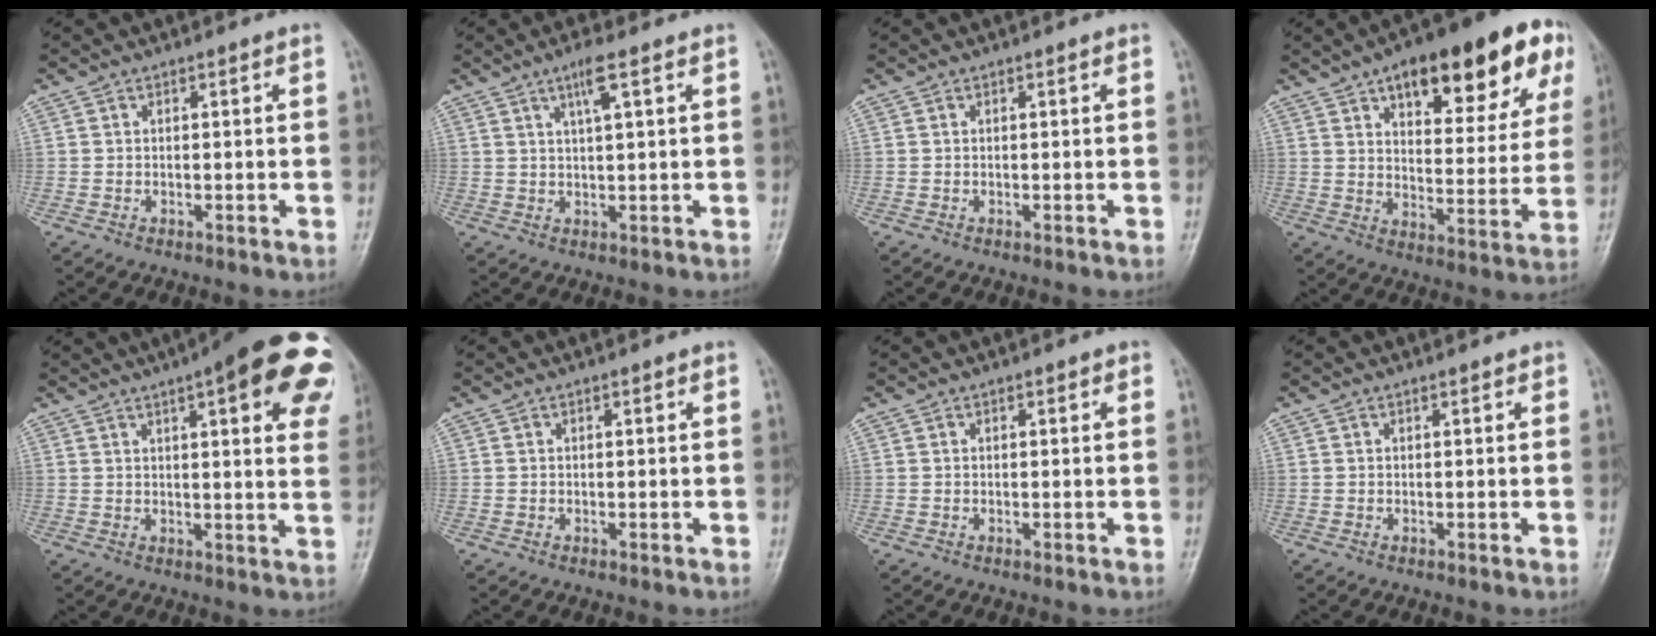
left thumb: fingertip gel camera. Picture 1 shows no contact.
{"total": 4.1, "force": [2.1, 0.4, 3.5], "torque": [-0.071, -0.004, 0.042]}
{"total": 0.0}
{"total": 23.4, "force": [12.3, 9.1, 17.8], "torque": [-0.203, -0.017, 0.174]}
{"total": 22.0, "force": [10.3, 6.0, 18.4], "torque": [-0.204, -0.005, 0.121]}
{"total": 0.6, "force": [0.2, 0.2, 0.5], "torque": [-0.007, 0.002, 0.002]}
{"total": 1.3, "force": [0.5, 0.5, 1.0], "torque": [-0.012, 0.003, 0.005]}
{"total": 0.8, "force": [0.4, 0.3, 0.5], "torque": [-0.007, 0.000, 0.003]}